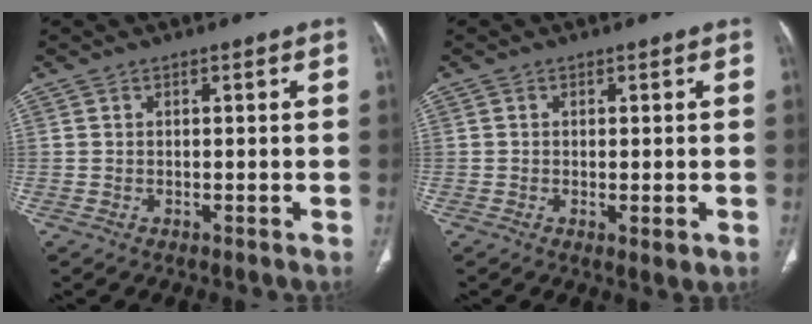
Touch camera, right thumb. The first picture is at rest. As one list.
[{"total": 1.0, "force": [-0.3, 0.4, 0.9], "torque": [-0.017, -0.004, -0.002]}]